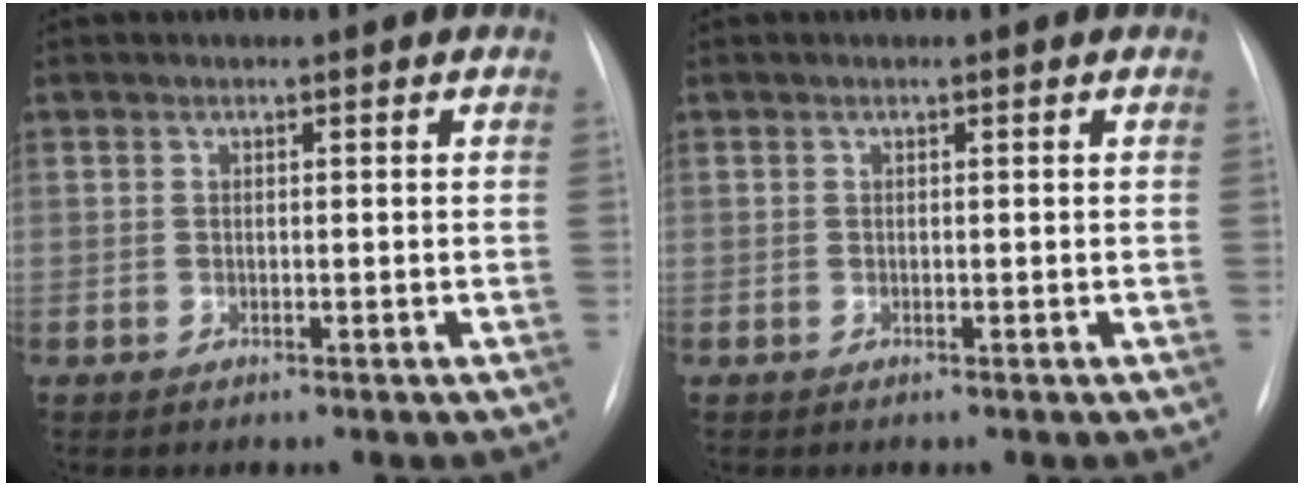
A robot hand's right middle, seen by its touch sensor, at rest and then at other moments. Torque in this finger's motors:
{"motor_torque": [-0.21, -0.21, -0.01, 0.00]}